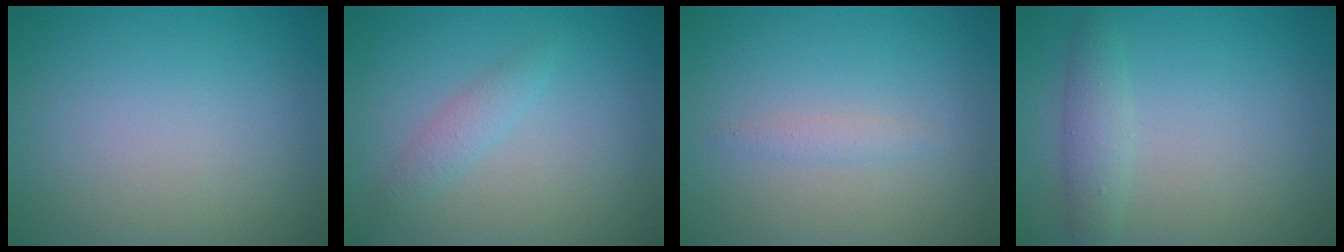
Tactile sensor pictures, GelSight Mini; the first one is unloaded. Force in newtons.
{"total": 1.5, "press": 1.5, "slide": 0.0}
{"total": 1.0, "press": 1.0, "slide": 0.0}
{"total": 2.1, "press": 2.1, "slide": 0.1}